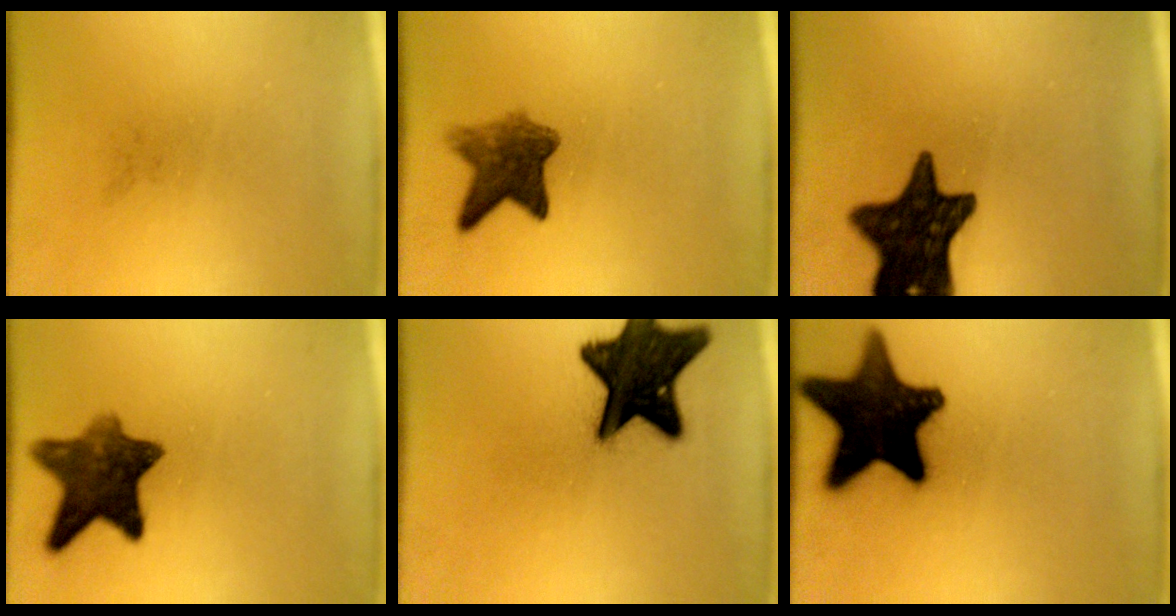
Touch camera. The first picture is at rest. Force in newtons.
{"total": 6.1}
{"total": 15.5}
{"total": 9.9}
{"total": 17.4}
{"total": 18.1}